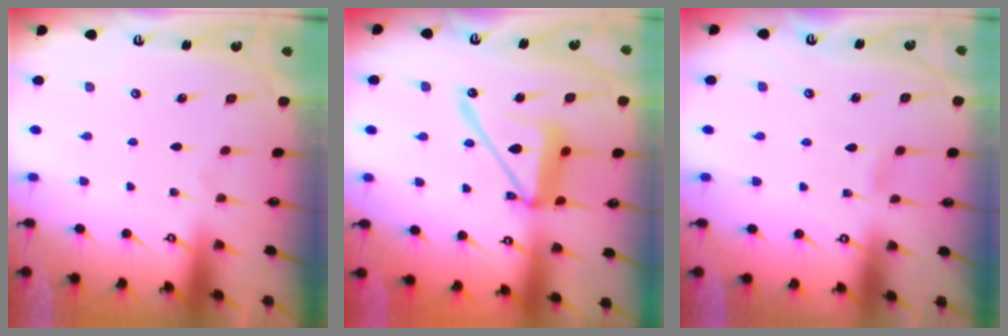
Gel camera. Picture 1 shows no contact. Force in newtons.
{"total": 14.3, "press": 14.2, "slide": 1.6}
{"total": 3.7, "press": 3.7, "slide": 0.4}